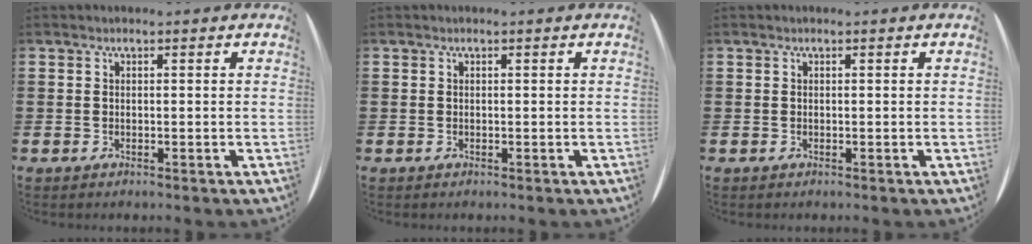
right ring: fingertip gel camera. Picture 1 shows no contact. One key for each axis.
{"total": 0.0}
{"total": 0.0}